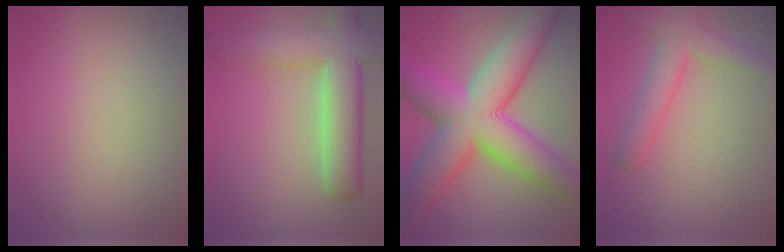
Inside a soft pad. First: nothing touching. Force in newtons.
{"total": 8.4, "press": 8.3, "slide": 0.6}
{"total": 13.5, "press": 13.5, "slide": 0.2}
{"total": 4.4, "press": 4.4, "slide": 0.2}